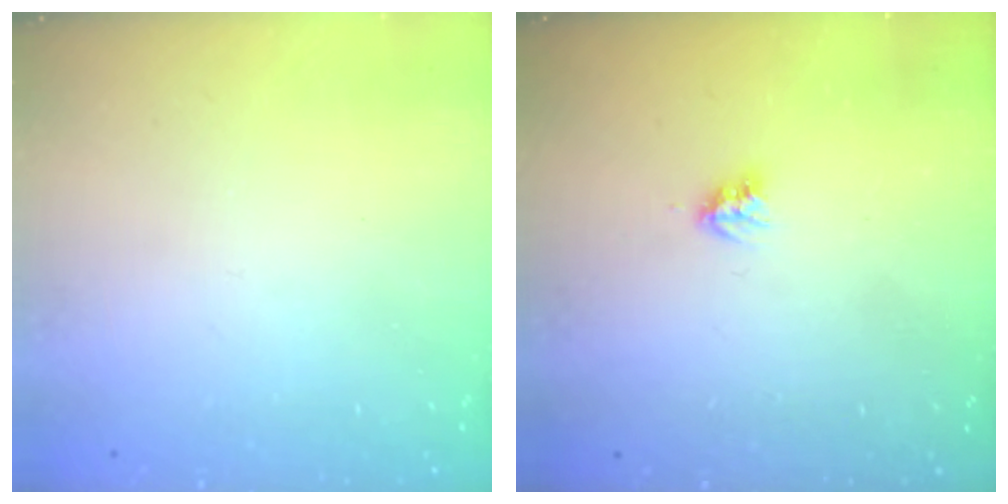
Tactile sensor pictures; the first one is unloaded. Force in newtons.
{"total": 3.6, "press": 3.6, "slide": 0.1}